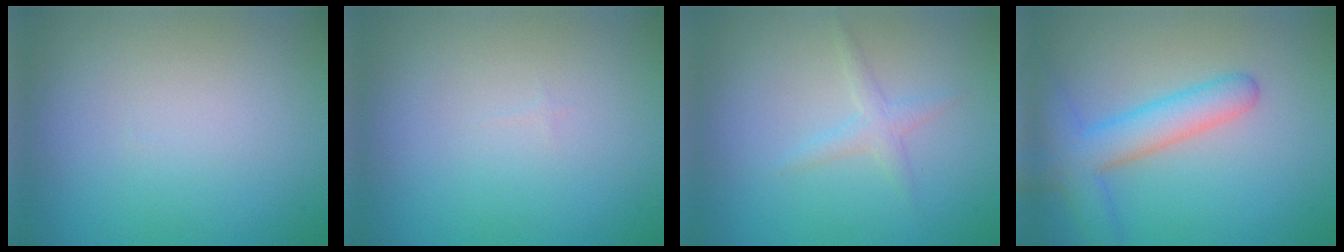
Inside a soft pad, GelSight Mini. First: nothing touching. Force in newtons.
{"total": 0.0}
{"total": 1.5, "press": 1.5, "slide": 0.1}
{"total": 5.3, "press": 5.2, "slide": 0.2}